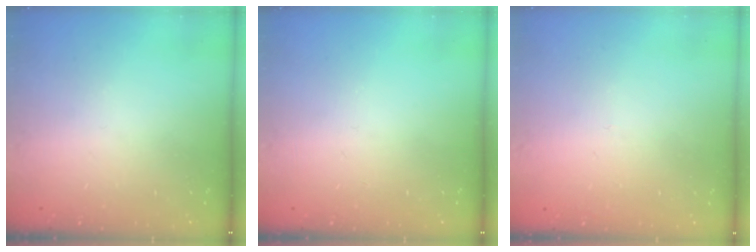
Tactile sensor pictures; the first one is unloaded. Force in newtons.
{"total": 0.0}
{"total": 2.6, "press": 2.6, "slide": 0.2}